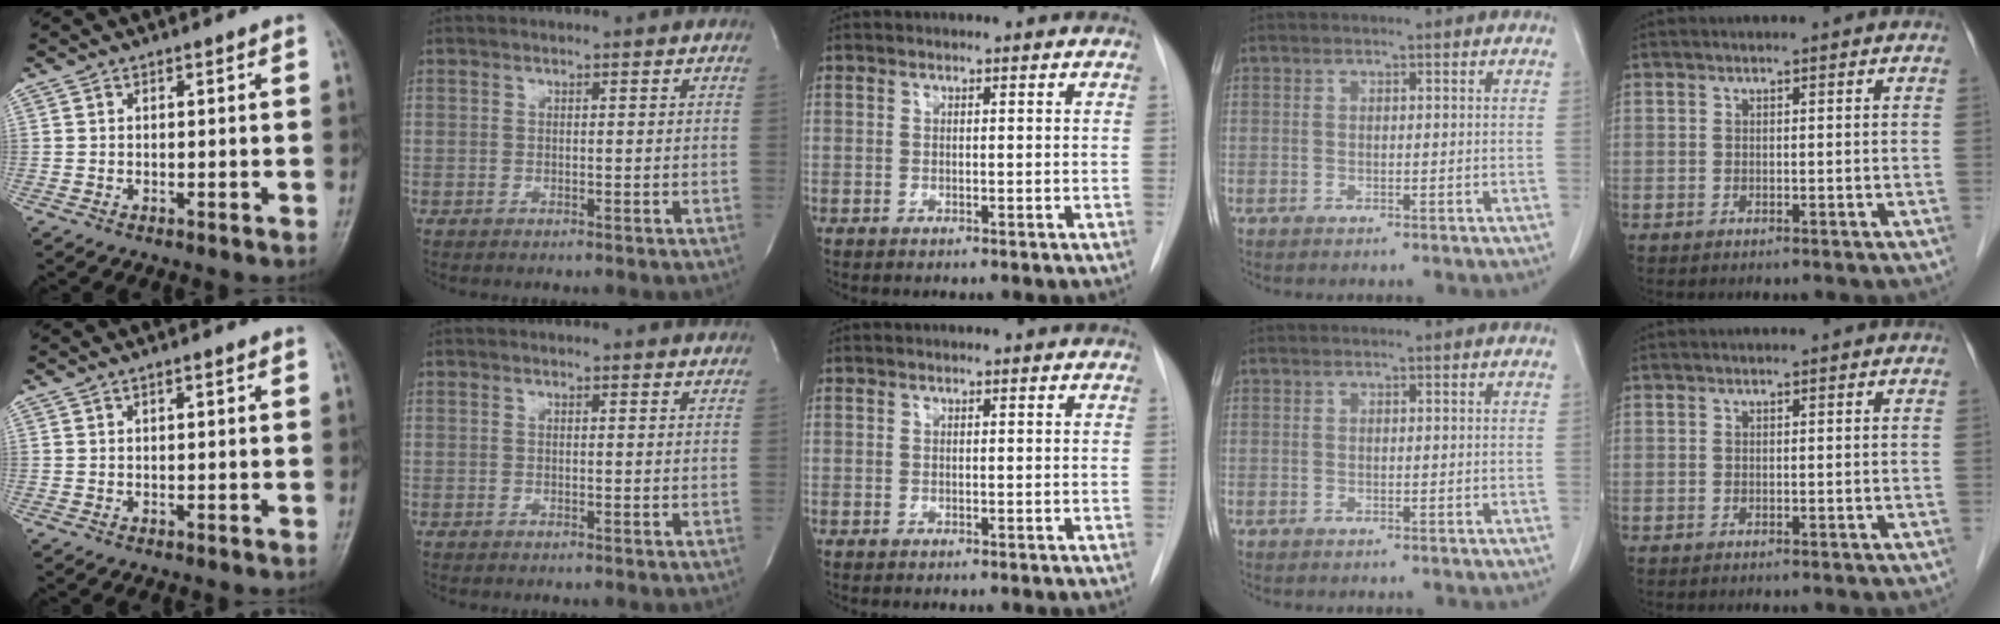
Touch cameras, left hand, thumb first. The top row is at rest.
{"thumb": {"total": 1.0, "force": [0.4, 0.2, 0.9], "torque": [-0.017, 0.003, 0.005]}, "index": {"total": 3.2, "force": [3.0, 0.7, 0.8], "torque": [-0.015, 0.002, 0.022]}}